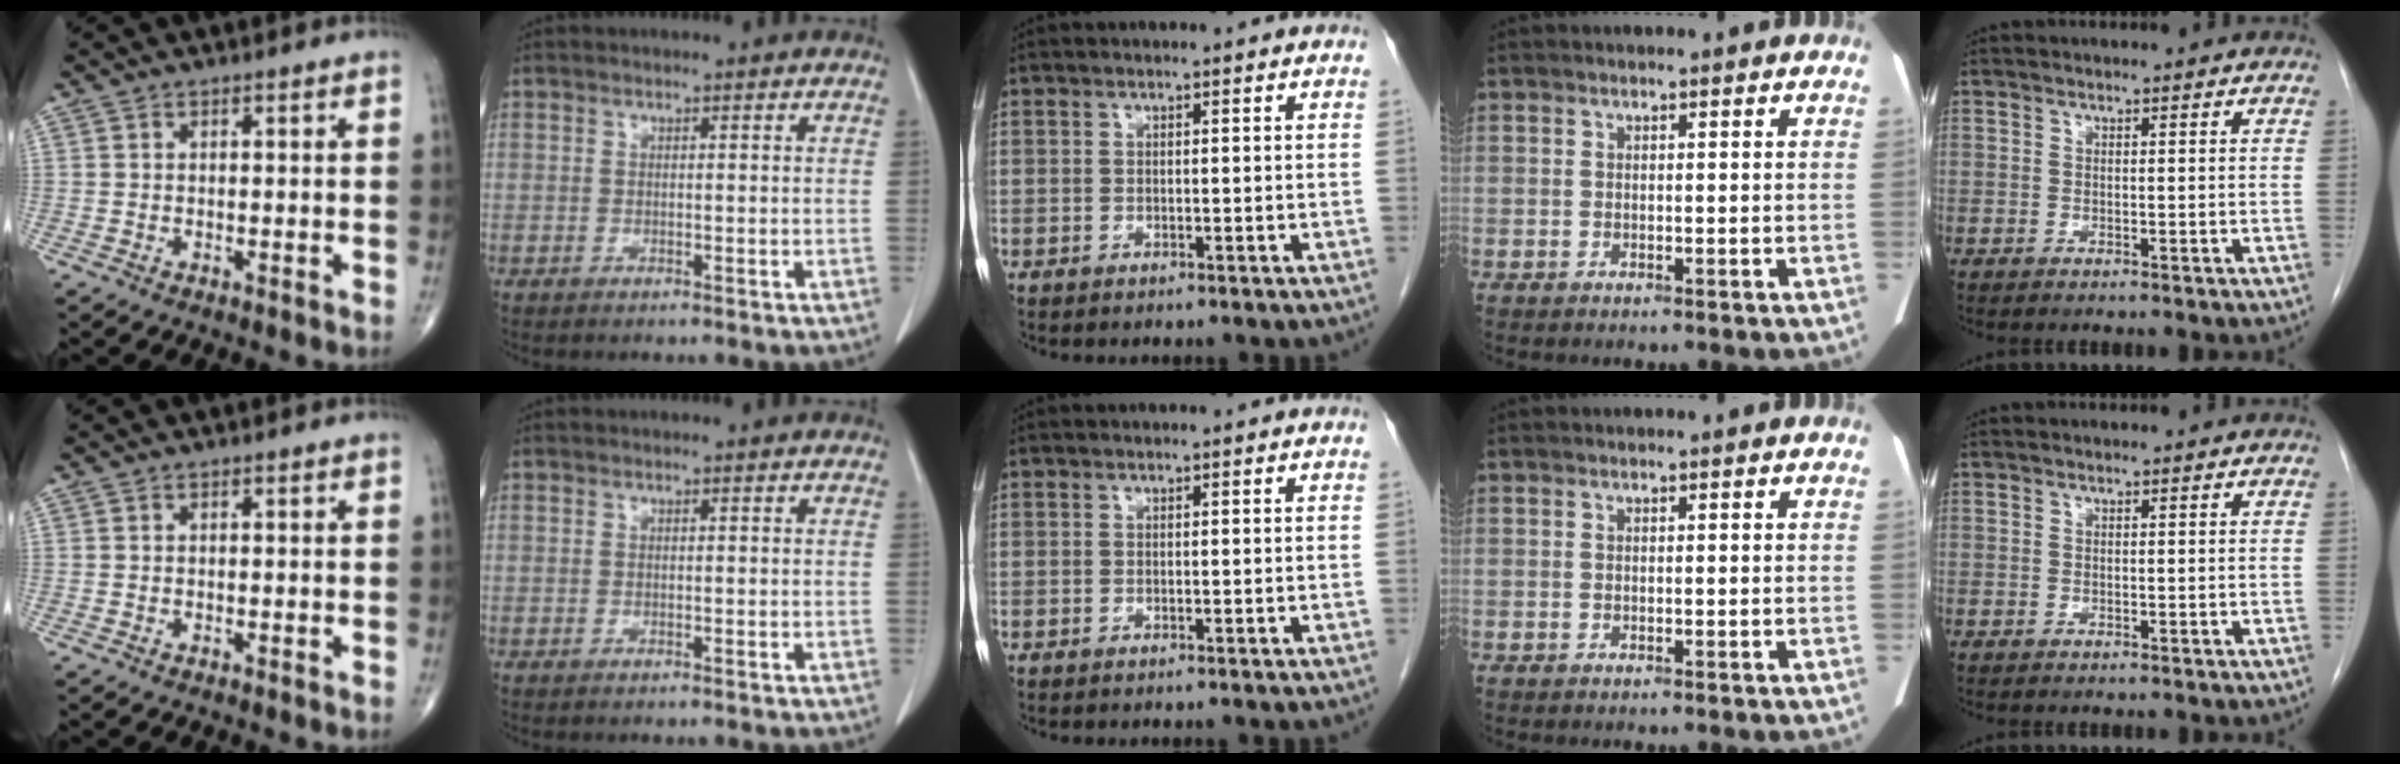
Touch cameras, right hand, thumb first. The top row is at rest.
{}